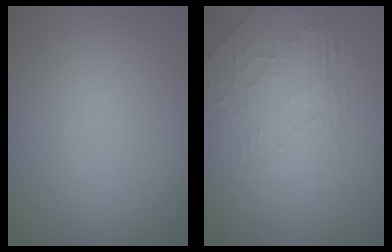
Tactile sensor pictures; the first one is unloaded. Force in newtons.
{"total": 2.5, "press": 1.8, "slide": 1.6}